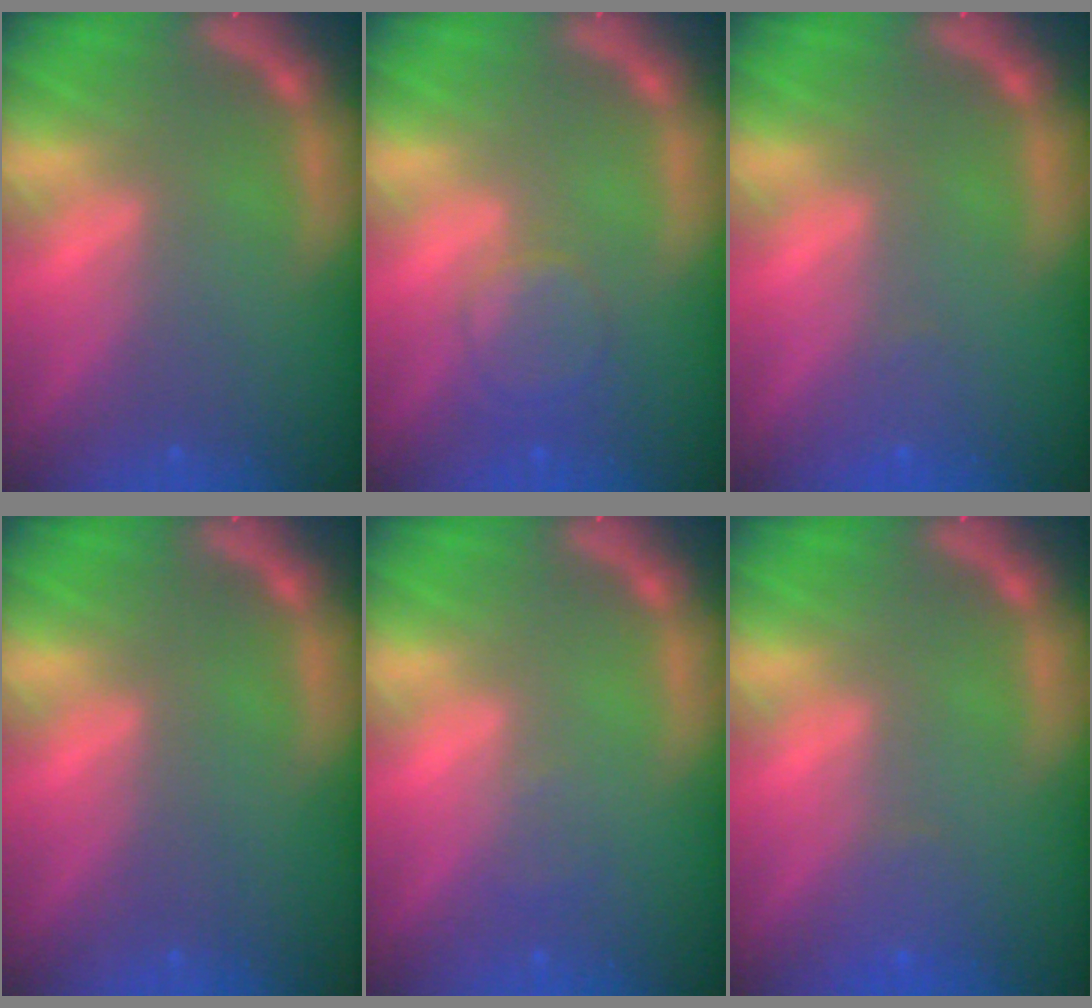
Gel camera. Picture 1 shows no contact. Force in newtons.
{"total": 3.5}
{"total": 1.0}
{"total": 0.0}
{"total": 0.9}
{"total": 1.4}